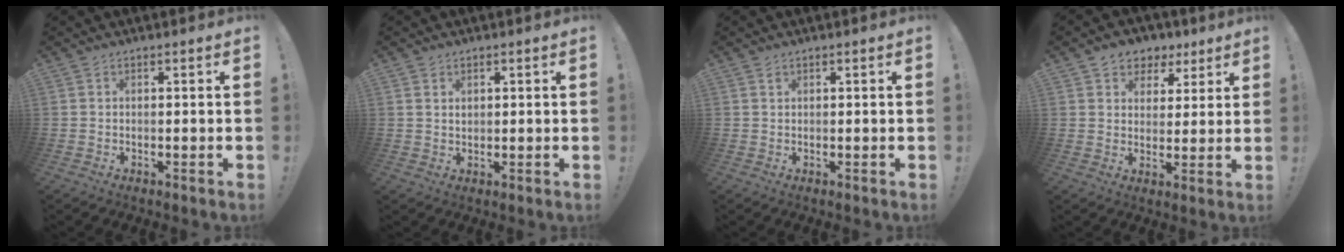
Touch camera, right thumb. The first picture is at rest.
{"total": 1.7, "force": [1.2, 1.1, 0.3], "torque": [0.001, 0.000, 0.021]}
{"total": 0.7, "force": [0.6, 0.4, 0.1], "torque": [-0.001, -0.001, 0.010]}
{"total": 6.5, "force": [3.3, 5.6, 0.9], "torque": [-0.011, -0.020, 0.065]}